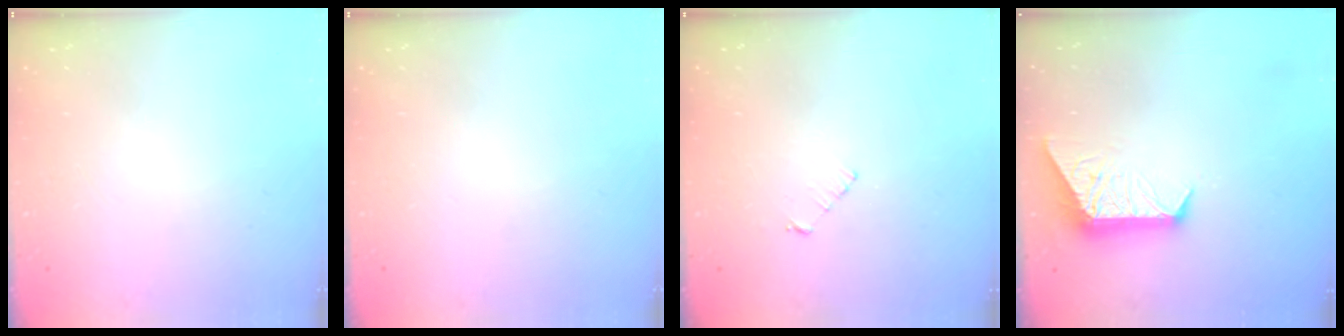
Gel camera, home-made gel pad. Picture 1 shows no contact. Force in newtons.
{"total": 0.0}
{"total": 3.4, "press": 3.4, "slide": 0.3}
{"total": 9.3, "press": 9.2, "slide": 0.7}